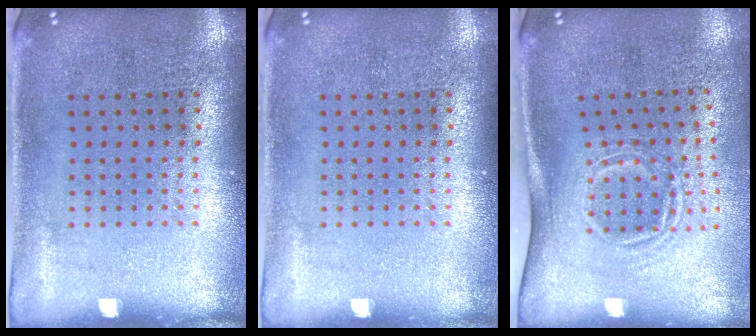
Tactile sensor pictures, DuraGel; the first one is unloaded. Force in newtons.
{"total": 0.0}
{"total": 1.7, "press": 1.2, "slide": 1.2}